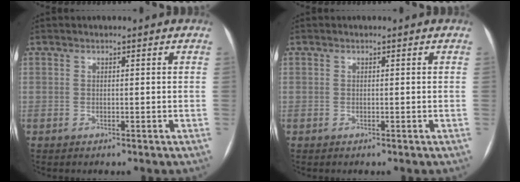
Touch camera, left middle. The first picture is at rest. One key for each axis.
{"total": 0.0}